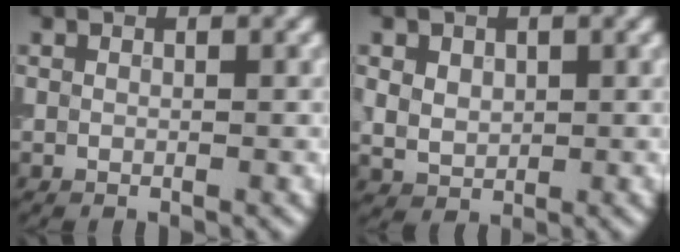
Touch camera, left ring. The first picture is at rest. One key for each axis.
{"total": 2.7, "fx": 0.9, "fy": 2.1, "fz": 1.4, "tx": -0.030, "ty": 0.005, "tz": 0.016}